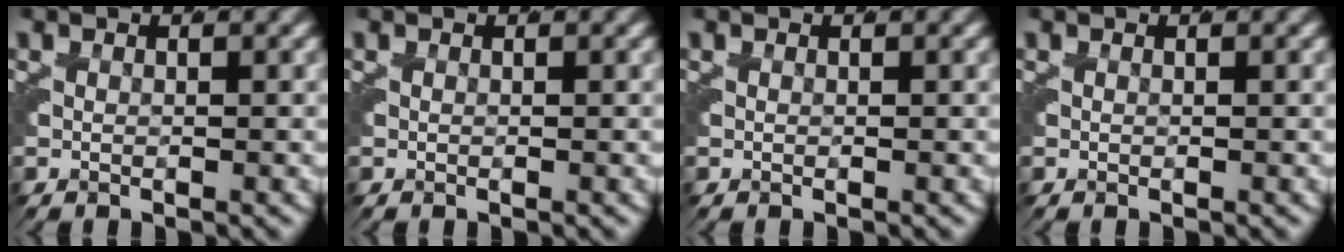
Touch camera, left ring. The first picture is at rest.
{"total": 0.0}
{"total": 0.0}
{"total": 0.0}